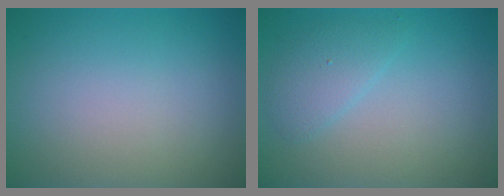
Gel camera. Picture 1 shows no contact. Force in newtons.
{"total": 2.0, "press": 2.0, "slide": 0.2}